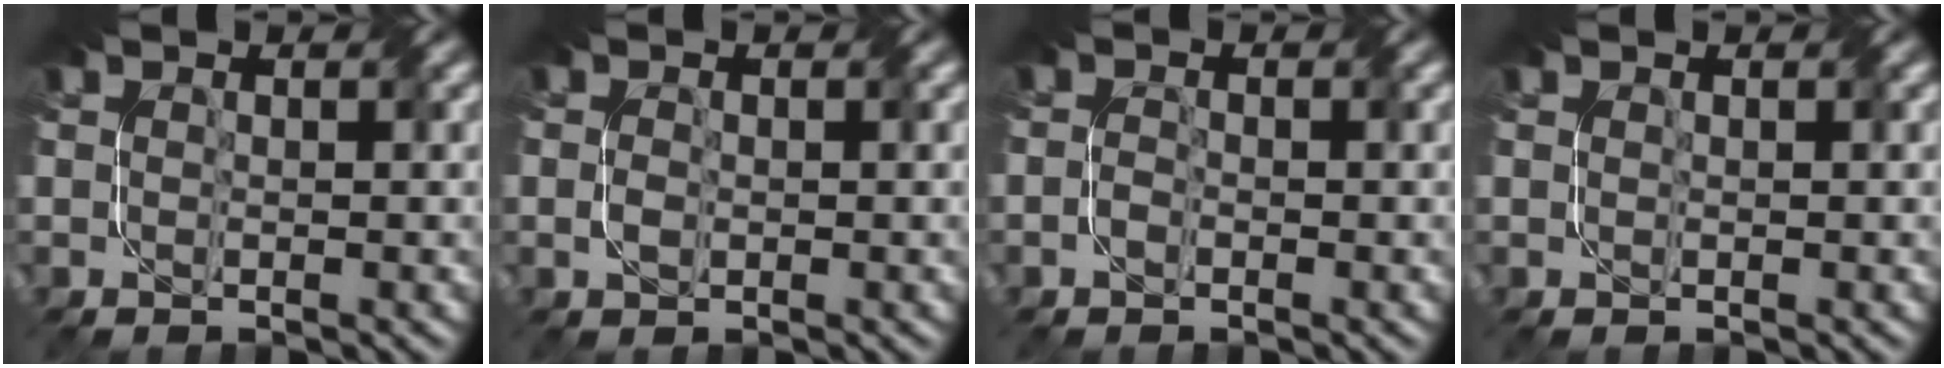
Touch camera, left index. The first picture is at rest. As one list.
[{"total": 0.8, "force": [-0.6, 0.1, 0.5], "torque": [-0.015, 0.003, -0.013]}, {"total": 0.9, "force": [-0.9, -0.1, 0.2], "torque": [-0.005, 0.003, -0.021]}, {"total": 0.0}]